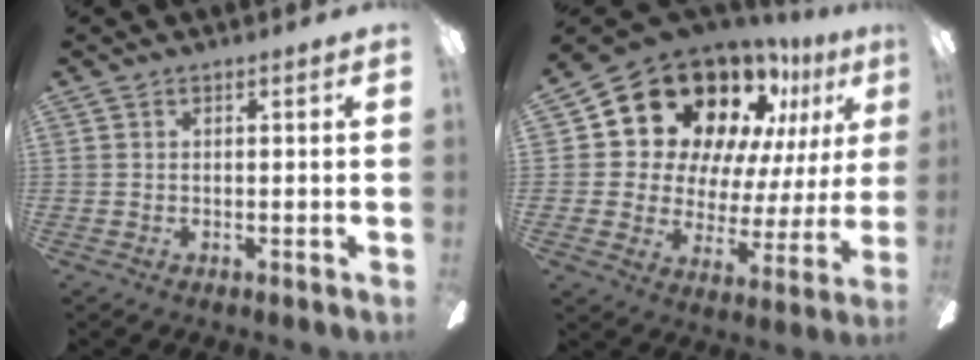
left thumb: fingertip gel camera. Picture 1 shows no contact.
{"total": 19.9, "force": [14.2, 11.5, 7.9], "torque": [-0.148, -0.099, 0.271]}